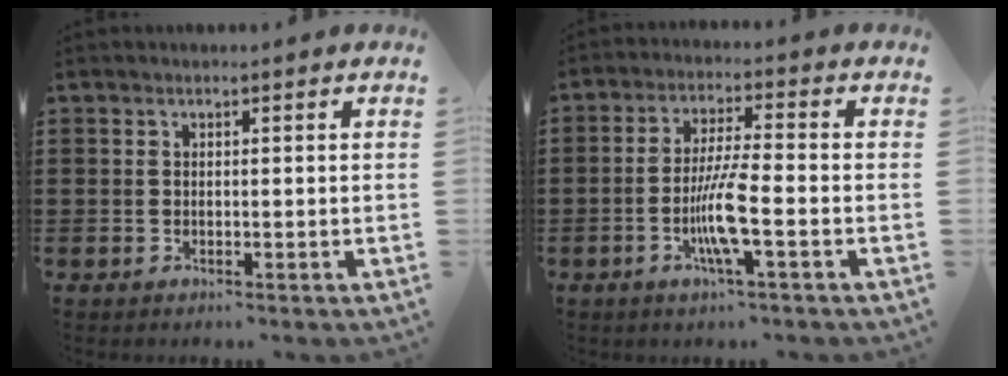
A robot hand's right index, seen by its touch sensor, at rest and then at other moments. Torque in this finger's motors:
{"motor_torque": [1.81, 0.32, 0.41, 0.17]}